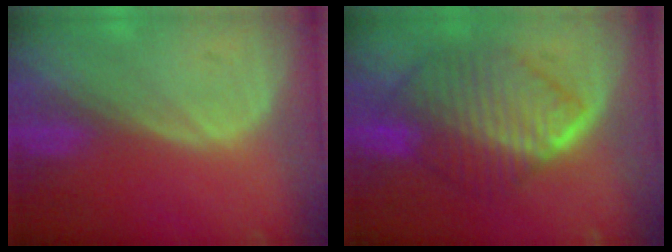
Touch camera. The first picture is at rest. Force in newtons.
{"total": 10.6, "press": 10.5, "slide": 0.9}